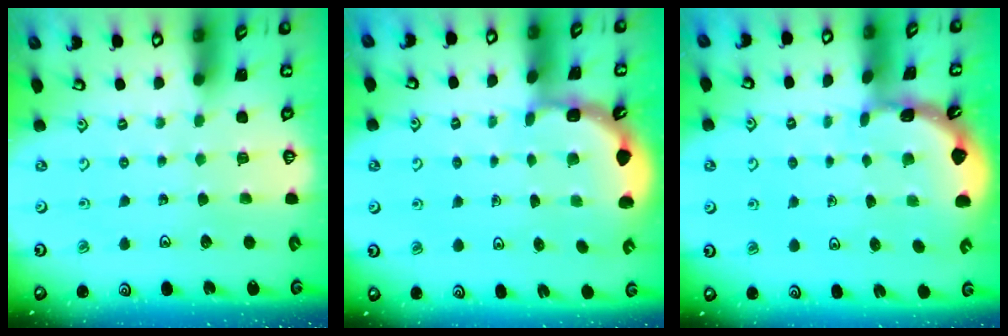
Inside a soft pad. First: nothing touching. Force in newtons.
{"total": 1.9, "press": 1.9, "slide": 0.6}
{"total": 1.8, "press": 1.8, "slide": 0.1}